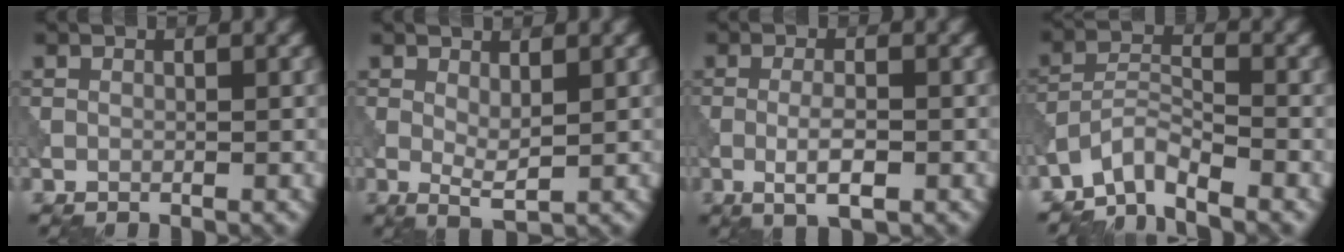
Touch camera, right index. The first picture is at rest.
{"total": 2.0, "force": [0.6, 0.6, 1.9], "torque": [-0.037, -0.006, 0.014]}
{"total": 3.1, "force": [-0.9, 0.7, 2.8], "torque": [-0.053, -0.001, -0.018]}
{"total": 3.5, "force": [-3.2, 0.5, 1.3], "torque": [-0.024, 0.004, -0.074]}